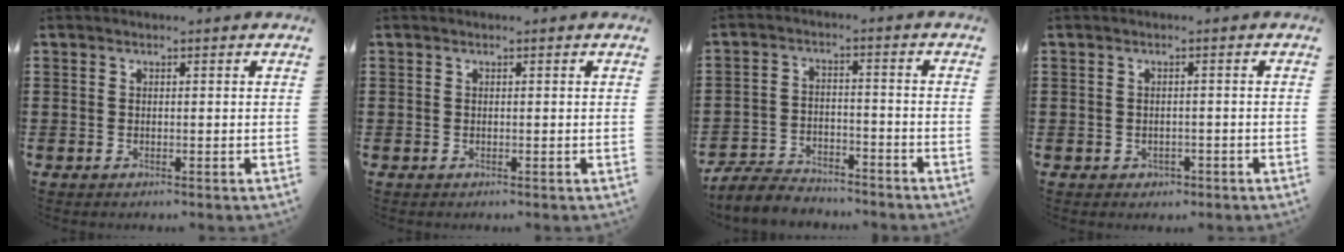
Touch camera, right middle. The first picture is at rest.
{"total": 0.0}
{"total": 4.7, "force": [-4.4, 1.2, 0.8], "torque": [-0.030, 0.004, -0.095]}
{"total": 0.7, "force": [-0.4, 0.6, 0.1], "torque": [-0.005, 0.003, -0.010]}